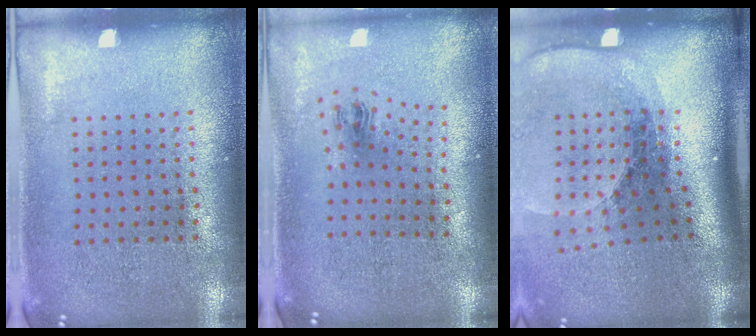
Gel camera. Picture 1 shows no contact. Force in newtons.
{"total": 1.0, "press": 0.5, "slide": 0.9}
{"total": 2.6, "press": 1.9, "slide": 1.9}